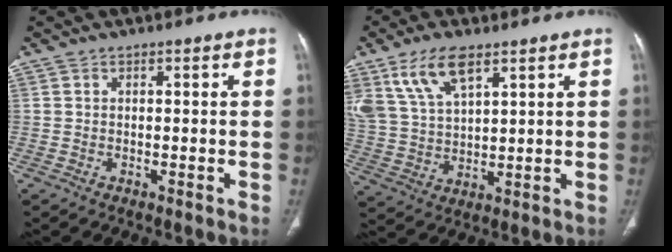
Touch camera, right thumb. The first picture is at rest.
{"total": 11.2, "force": [6.6, 5.0, 7.6], "torque": [-0.149, -0.016, 0.139]}